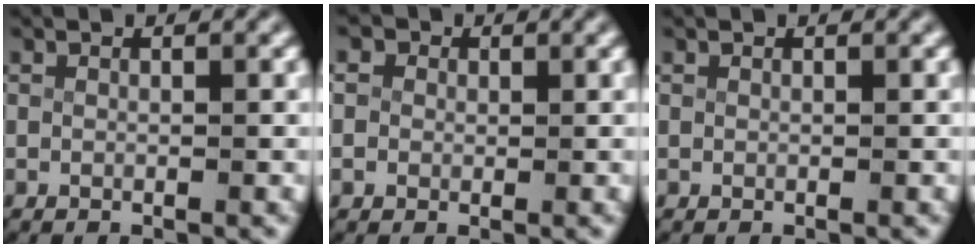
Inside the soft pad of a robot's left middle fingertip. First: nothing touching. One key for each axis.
{"total": 3.2, "fx": 0.5, "fy": 3.0, "fz": 0.8, "tx": -0.033, "ty": 0.001, "tz": 0.002}
{"total": 0.0}